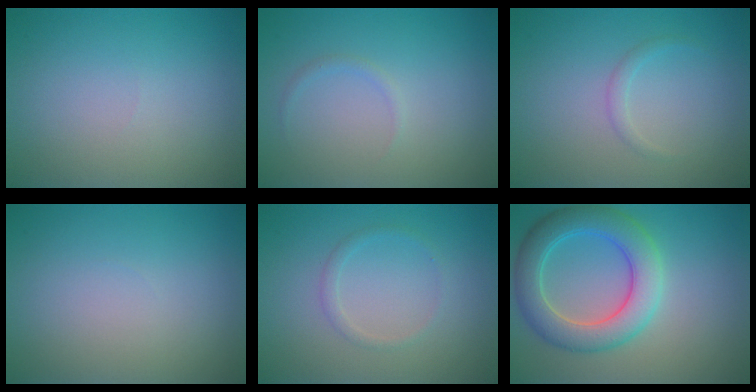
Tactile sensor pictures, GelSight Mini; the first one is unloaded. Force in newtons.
{"total": 0.6, "press": 0.6, "slide": 0.1}
{"total": 0.9, "press": 0.9, "slide": 0.0}
{"total": 0.0}
{"total": 1.0, "press": 1.0, "slide": 0.1}
{"total": 6.1, "press": 6.1, "slide": 0.3}